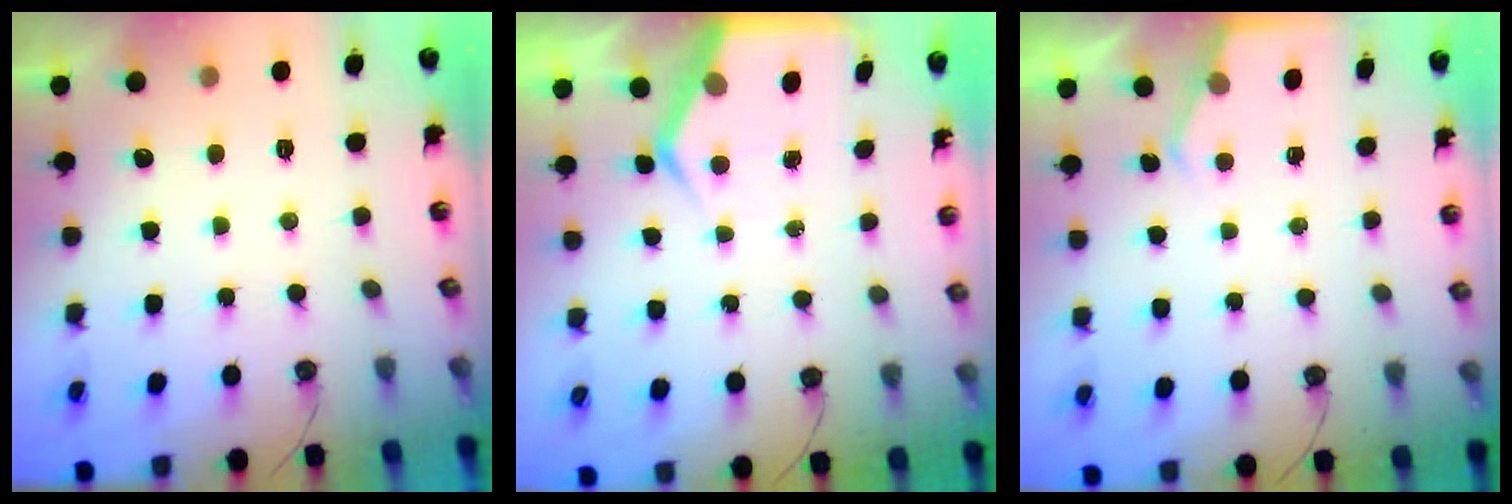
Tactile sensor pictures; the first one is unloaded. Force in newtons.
{"total": 5.0, "press": 5.0, "slide": 0.2}
{"total": 2.3, "press": 2.3, "slide": 0.3}